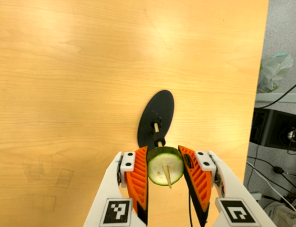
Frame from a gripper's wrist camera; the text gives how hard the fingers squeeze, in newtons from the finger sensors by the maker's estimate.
{"total": 10.5, "left": 9.7, "right": 11.4}